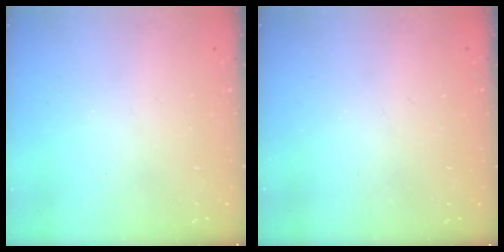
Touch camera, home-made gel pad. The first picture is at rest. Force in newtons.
{"total": 0.6, "press": 0.6, "slide": 0.0}